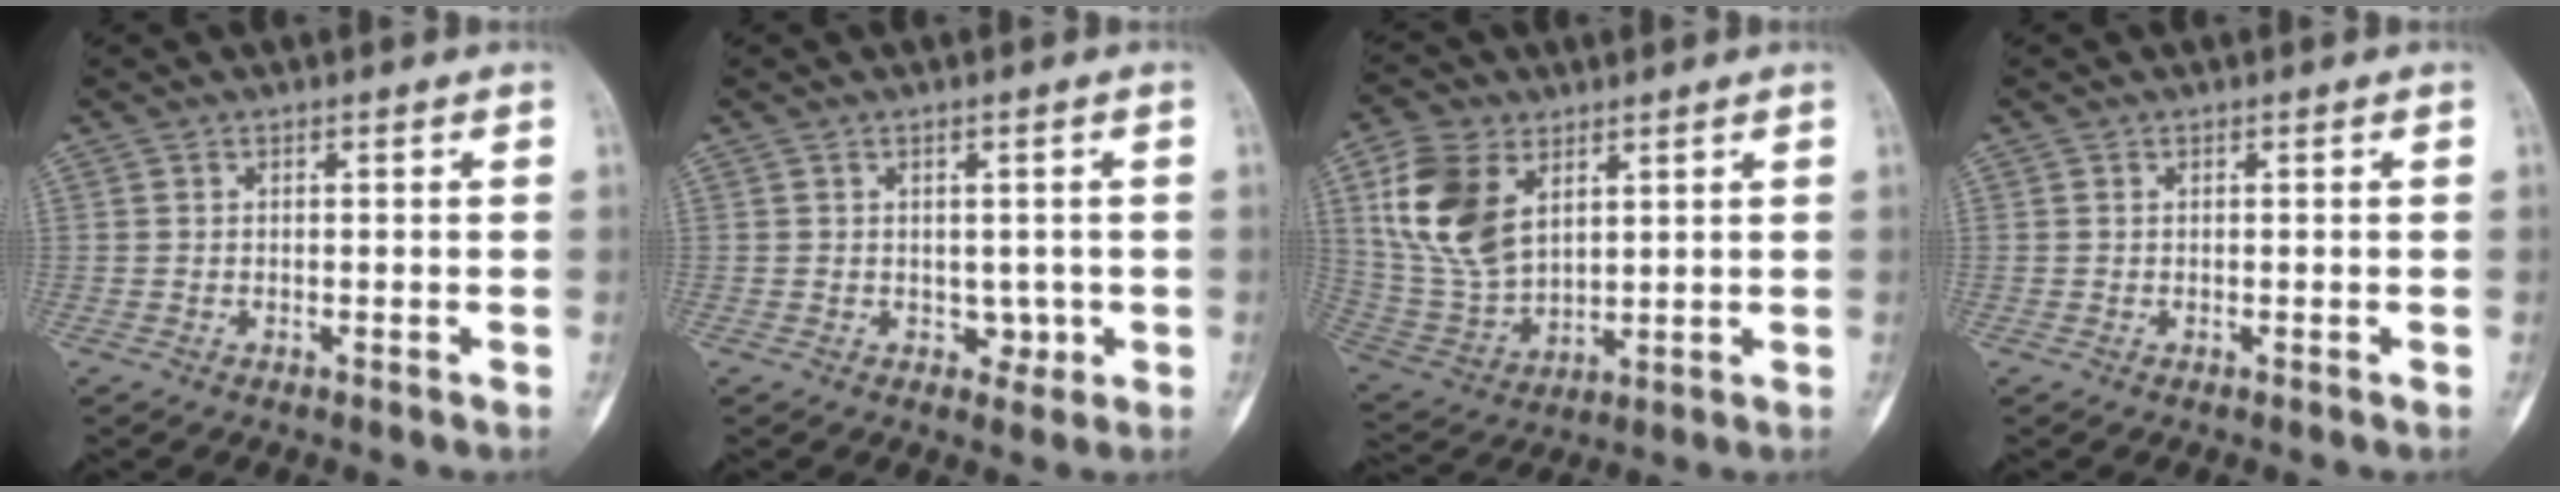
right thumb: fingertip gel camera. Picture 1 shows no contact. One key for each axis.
{"total": 2.5, "fx": -0.2, "fy": 2.1, "fz": 1.3, "tx": 0.002, "ty": 0.002, "tz": 0.002}
{"total": 14.9, "fx": 5.6, "fy": 9.4, "fz": 10.2, "tx": -0.197, "ty": -0.018, "tz": 0.124}
{"total": 0.0}